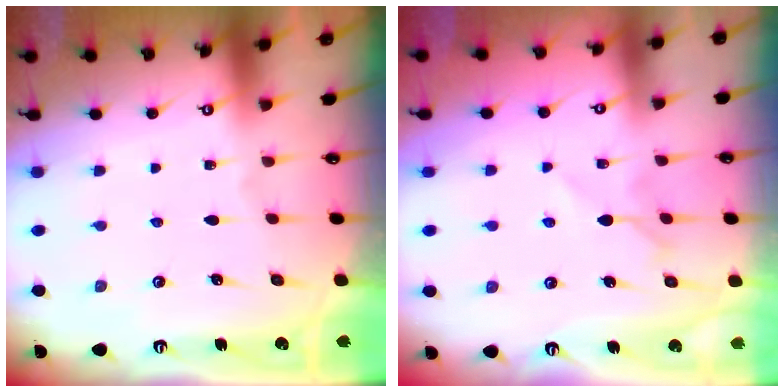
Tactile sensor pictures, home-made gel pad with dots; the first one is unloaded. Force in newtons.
{"total": 6.4, "press": 6.3, "slide": 0.9}